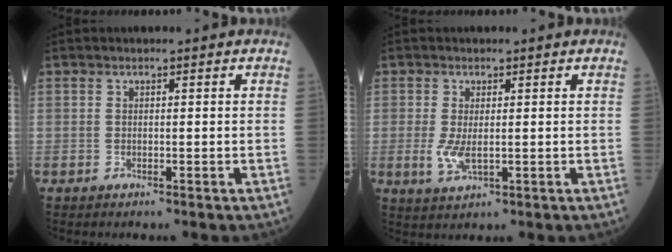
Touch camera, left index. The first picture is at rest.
{"total": 3.2, "force": [-0.3, 1.4, 2.9], "torque": [-0.068, -0.008, 0.000]}